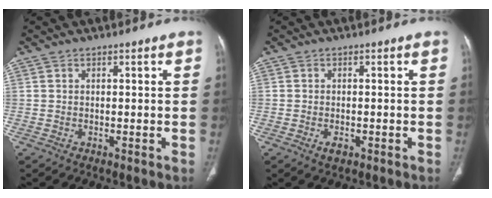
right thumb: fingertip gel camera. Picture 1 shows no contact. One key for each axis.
{"total": 1.8, "fx": -0.8, "fy": 1.0, "fz": 1.3, "tx": -0.023, "ty": 0.001, "tz": -0.013}